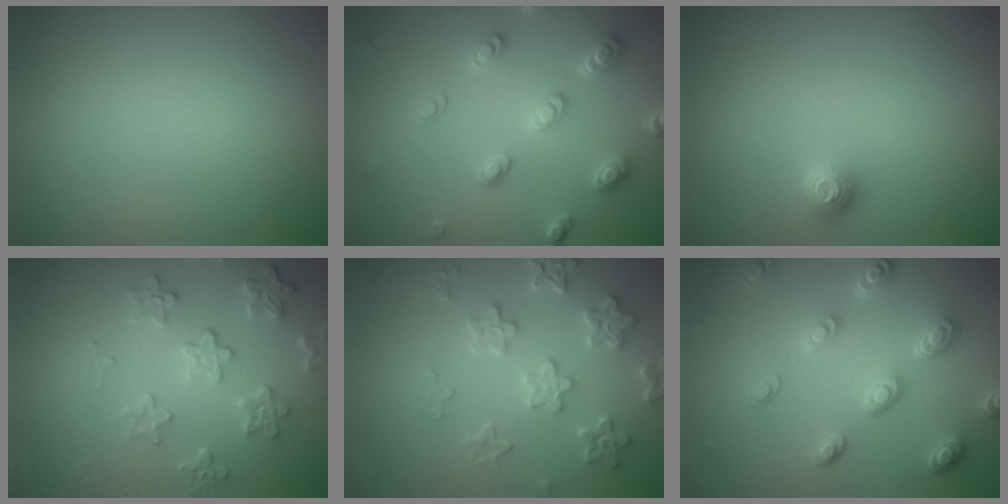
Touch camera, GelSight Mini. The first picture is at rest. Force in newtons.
{"total": 4.0, "press": 3.4, "slide": 2.1}
{"total": 1.4, "press": 1.2, "slide": 0.5}
{"total": 4.1, "press": 3.2, "slide": 2.6}
{"total": 3.6, "press": 3.6, "slide": 0.8}
{"total": 4.8, "press": 3.7, "slide": 3.0}